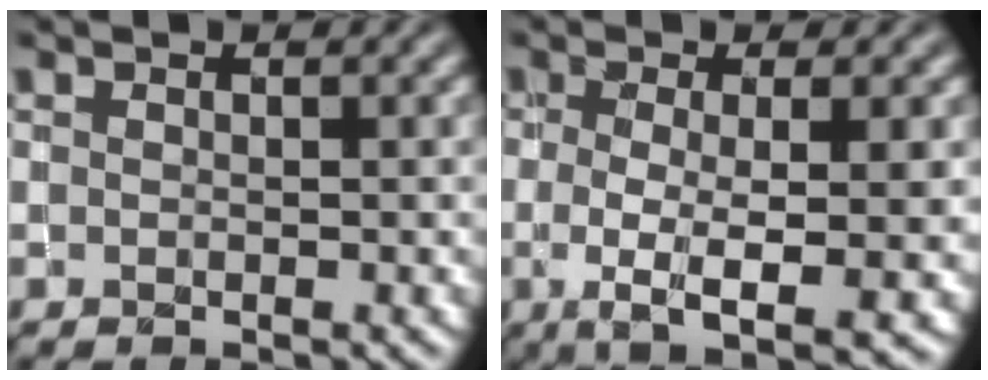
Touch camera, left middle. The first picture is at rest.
{"total": 6.7, "force": [-1.3, 1.9, 6.3], "torque": [-0.095, -0.012, -0.022]}